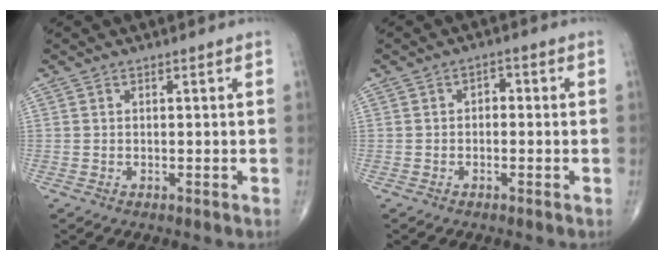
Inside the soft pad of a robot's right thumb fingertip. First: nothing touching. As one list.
[{"total": 1.8, "force": [-0.2, 1.3, 1.3], "torque": [-0.003, 0.010, -0.013]}]